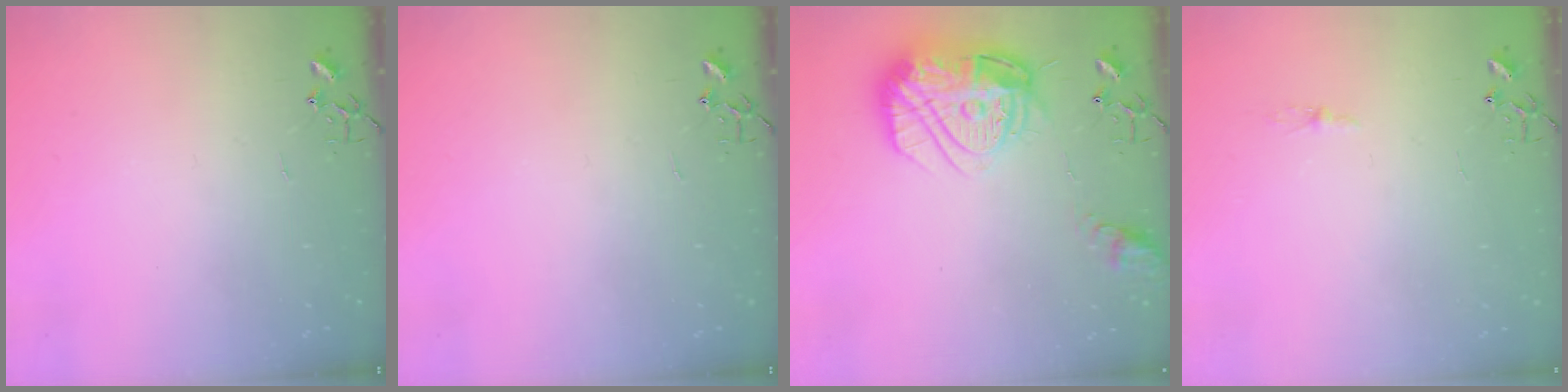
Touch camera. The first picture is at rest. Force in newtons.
{"total": 0.0}
{"total": 20.4, "press": 20.3, "slide": 1.7}
{"total": 2.2, "press": 2.2, "slide": 0.3}